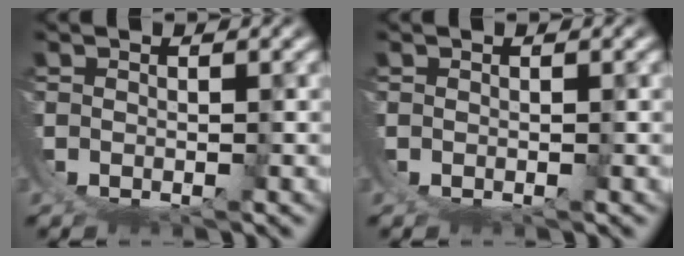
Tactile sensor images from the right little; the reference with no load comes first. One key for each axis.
{"total": 0.0}